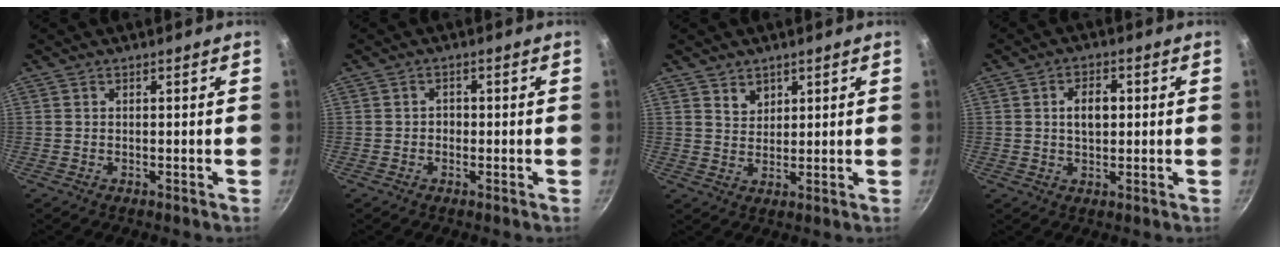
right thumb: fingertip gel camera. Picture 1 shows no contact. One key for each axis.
{"total": 1.4, "fx": -0.4, "fy": 1.2, "fz": 0.6, "tx": -0.005, "ty": 0.004, "tz": -0.008}
{"total": 3.3, "fx": 2.0, "fy": 2.4, "fz": 1.0, "tx": -0.002, "ty": -0.008, "tz": 0.037}
{"total": 5.3, "fx": 0.6, "fy": 3.3, "fz": 4.1, "tx": -0.052, "ty": 0.008, "tz": 0.009}